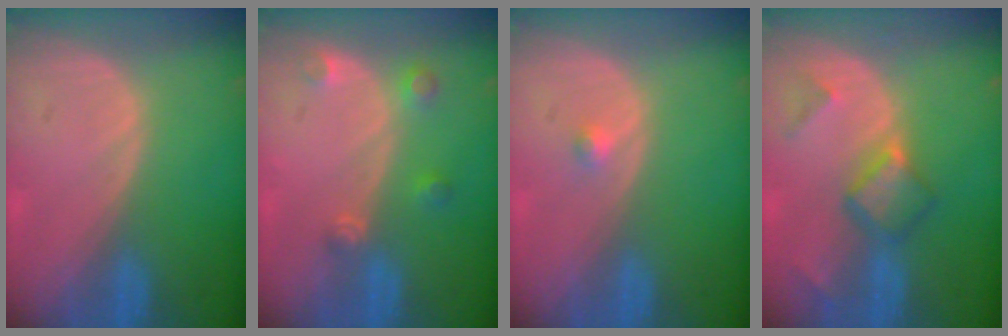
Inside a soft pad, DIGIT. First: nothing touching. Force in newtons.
{"total": 3.0, "press": 2.9, "slide": 1.0}
{"total": 1.1, "press": 0.9, "slide": 0.5}
{"total": 5.5, "press": 5.0, "slide": 2.2}